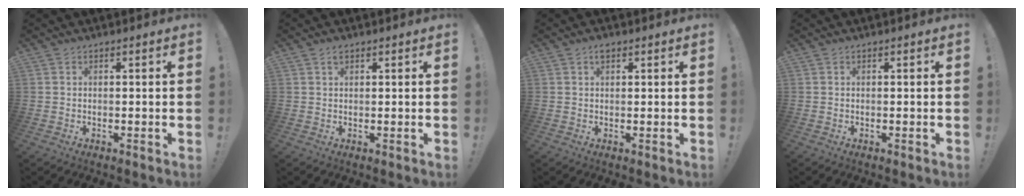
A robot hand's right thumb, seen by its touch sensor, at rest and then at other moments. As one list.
[{"total": 0.9, "force": [0.6, 0.5, 0.5], "torque": [-0.010, 0.001, 0.012]}, {"total": 1.5, "force": [0.9, 0.8, 0.9], "torque": [-0.011, -0.001, 0.014]}, {"total": 0.0}]